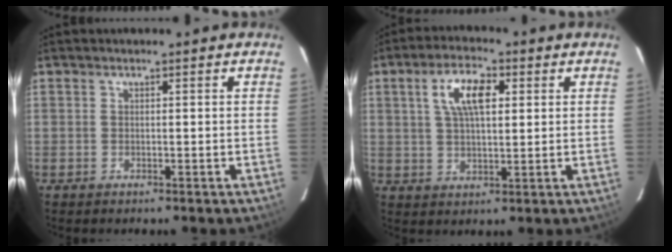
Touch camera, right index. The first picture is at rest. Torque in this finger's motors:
{"motor_torque": [0.93, 0.43, 0.44, 0.14]}